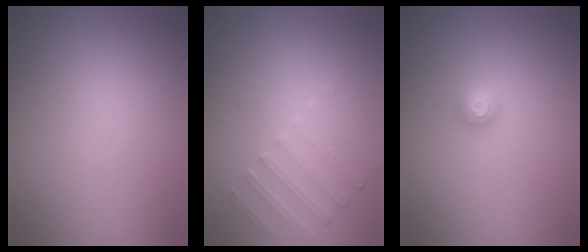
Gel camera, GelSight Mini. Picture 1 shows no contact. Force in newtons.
{"total": 1.7, "press": 1.2, "slide": 1.2}
{"total": 0.9, "press": 0.9, "slide": 0.0}